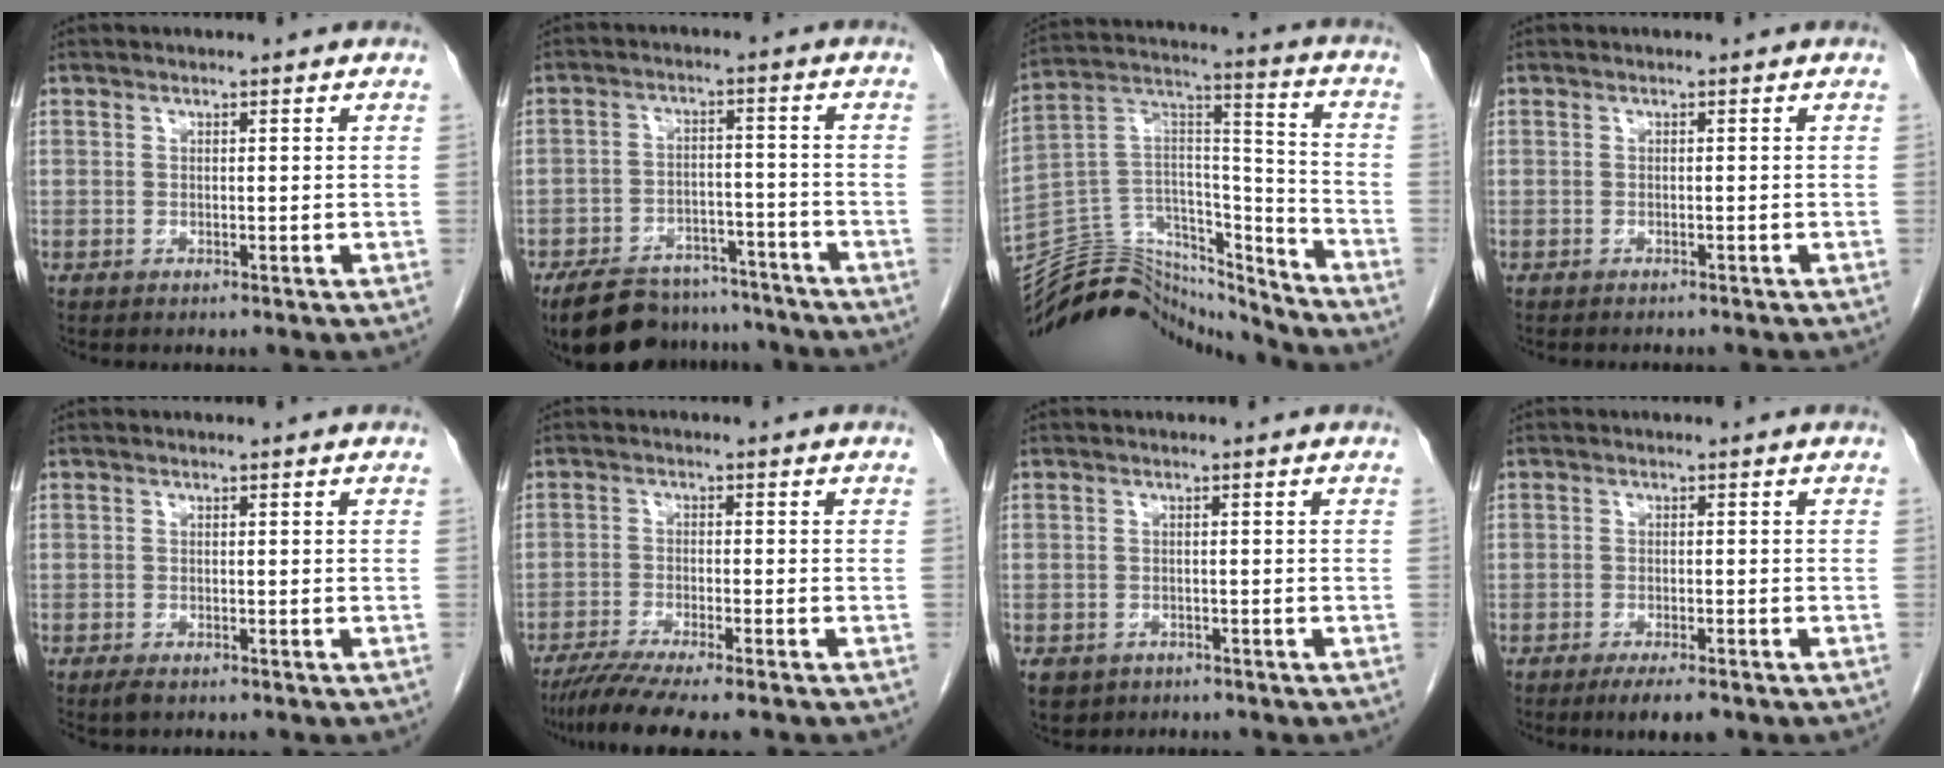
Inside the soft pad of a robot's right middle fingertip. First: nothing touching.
{"total": 14.4, "force": [-12.5, 5.7, 4.2], "torque": [-0.066, 0.010, -0.179]}
{"total": 21.5, "force": [-20.5, 5.5, 3.7], "torque": [-0.081, 0.062, -0.331]}
{"total": 3.7, "force": [-3.4, 0.7, 1.3], "torque": [-0.015, -0.005, -0.040]}
{"total": 1.3, "force": [-0.9, 0.4, 0.9], "torque": [-0.022, -0.003, -0.014]}
{"total": 7.5, "force": [-6.1, -0.2, 4.4], "torque": [-0.072, -0.021, -0.101]}
{"total": 4.3, "force": [-2.7, 3.1, 1.0], "torque": [-0.016, 0.002, -0.038]}
{"total": 4.1, "force": [-2.8, 0.8, 2.8], "torque": [-0.047, -0.008, -0.041]}